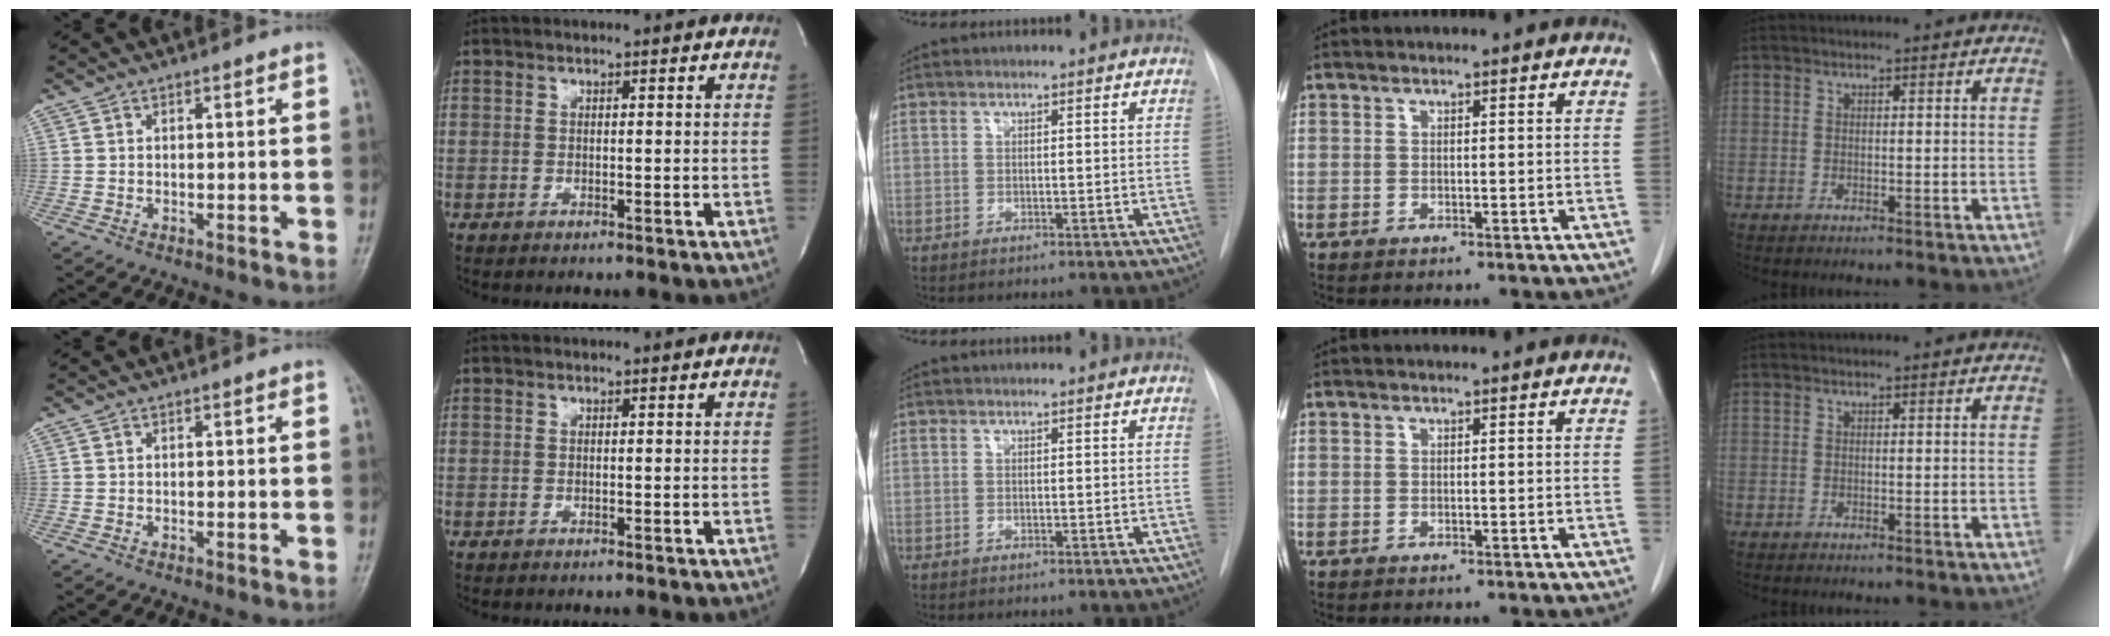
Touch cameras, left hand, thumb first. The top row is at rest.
{}